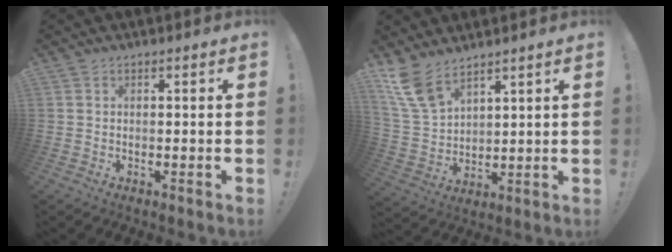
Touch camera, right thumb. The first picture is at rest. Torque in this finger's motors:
{"motor_torque": [0.04, 0.11, 0.68, 0.67, 0.02]}